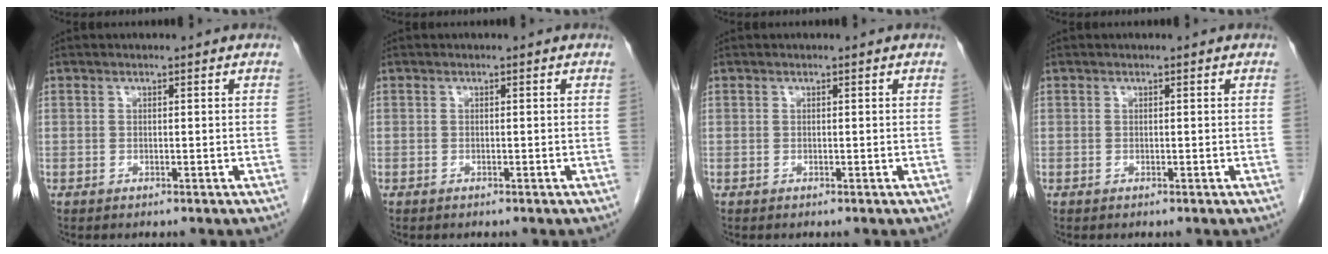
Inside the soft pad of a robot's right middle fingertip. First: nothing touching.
{"total": 0.0}
{"total": 0.0}
{"total": 0.0}